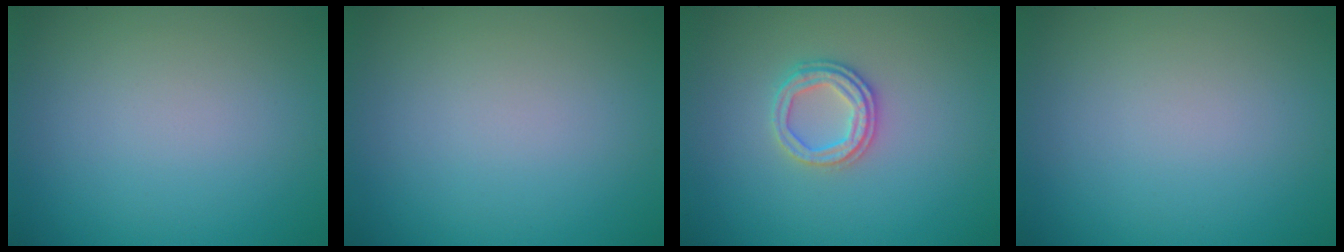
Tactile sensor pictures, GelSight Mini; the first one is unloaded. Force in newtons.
{"total": 0.0}
{"total": 2.5, "press": 2.4, "slide": 0.6}
{"total": 0.0}